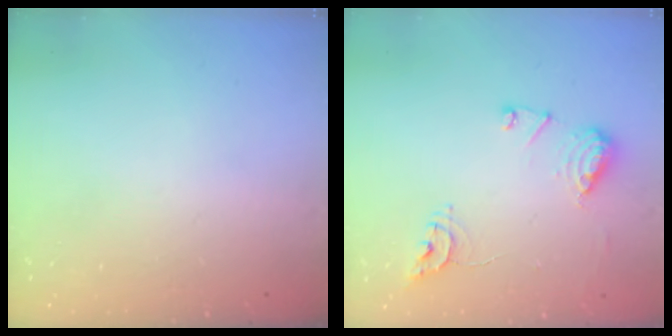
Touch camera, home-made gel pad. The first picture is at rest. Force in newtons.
{"total": 12.1, "press": 12.0, "slide": 1.2}